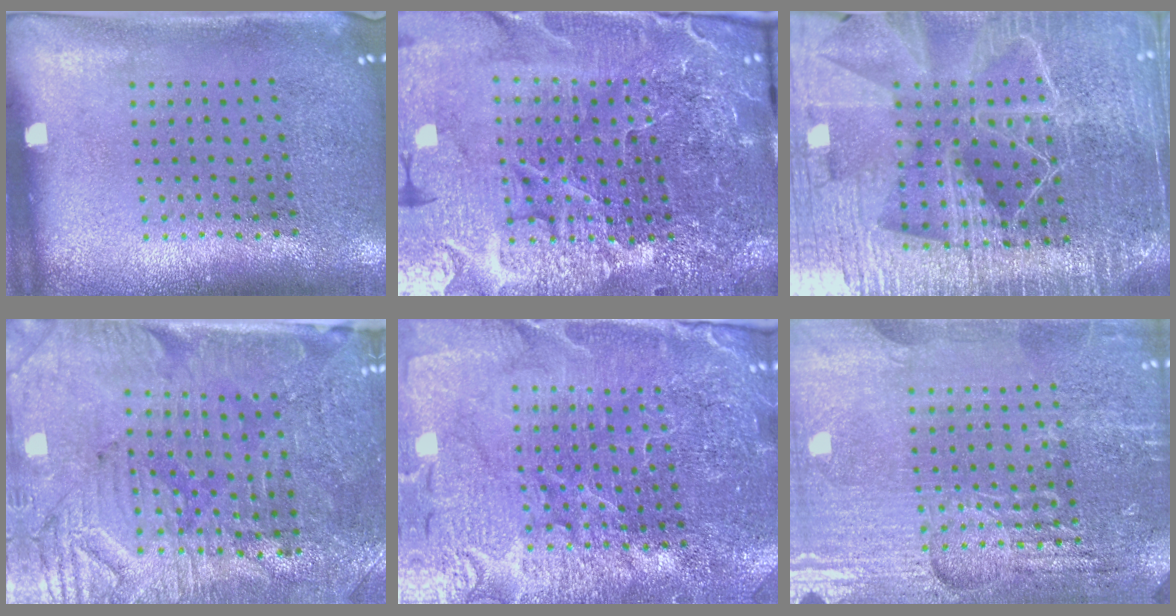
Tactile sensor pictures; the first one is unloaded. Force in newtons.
{"total": 6.1, "press": 5.5, "slide": 2.5}
{"total": 6.0, "press": 5.2, "slide": 2.8}
{"total": 3.6, "press": 3.4, "slide": 1.2}
{"total": 4.2, "press": 4.0, "slide": 1.1}
{"total": 4.3, "press": 4.2, "slide": 1.2}